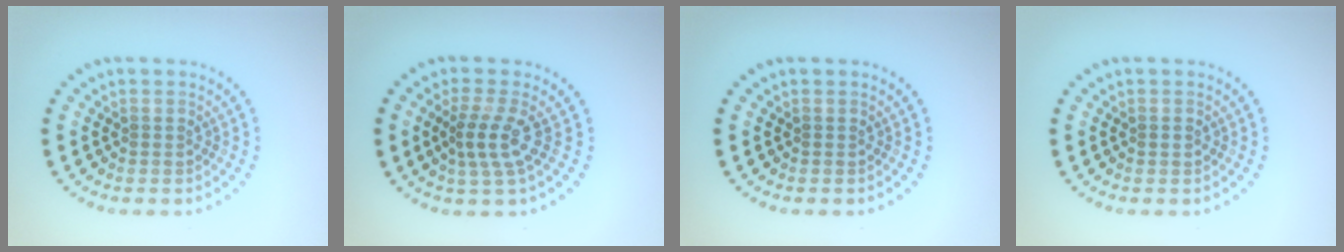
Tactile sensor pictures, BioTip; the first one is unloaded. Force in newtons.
{"total": 2.9, "press": 2.3, "slide": 1.7}
{"total": 0.0}
{"total": 0.7, "press": 0.7, "slide": 0.2}